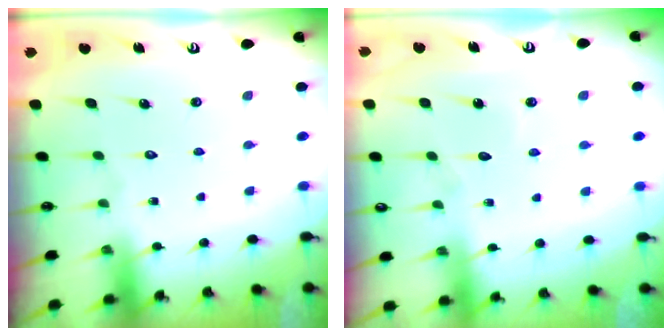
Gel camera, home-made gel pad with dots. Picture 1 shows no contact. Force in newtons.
{"total": 4.5, "press": 4.5, "slide": 0.4}